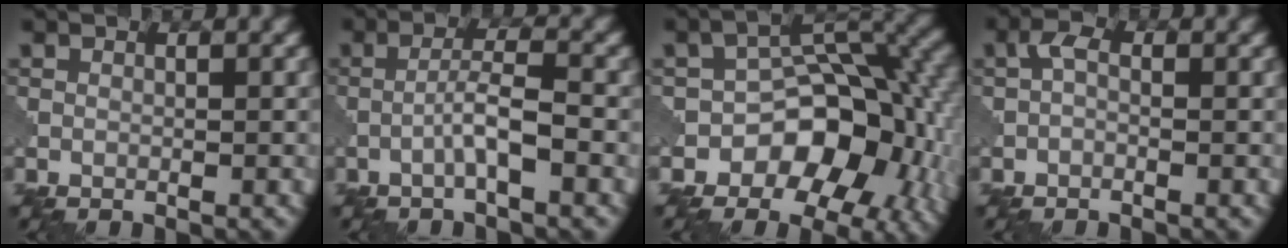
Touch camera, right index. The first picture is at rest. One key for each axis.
{"total": 3.2, "fx": -1.3, "fy": 0.3, "fz": 2.9, "tx": -0.053, "ty": 0.014, "tz": -0.030}
{"total": 10.5, "fx": -3.6, "fy": 7.0, "fz": 6.9, "tx": -0.080, "ty": -0.003, "tz": -0.059}
{"total": 1.4, "fx": -0.4, "fy": 0.8, "fz": 1.1, "tx": -0.022, "ty": 0.005, "tz": -0.013}